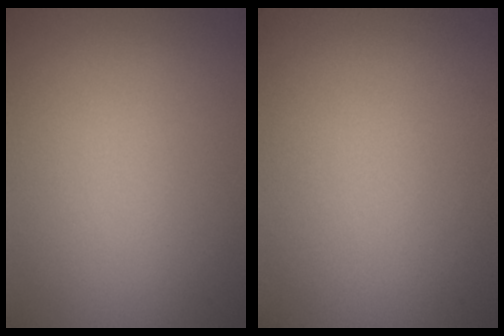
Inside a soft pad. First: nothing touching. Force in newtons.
{"total": 0.0}